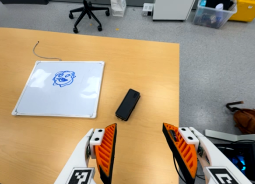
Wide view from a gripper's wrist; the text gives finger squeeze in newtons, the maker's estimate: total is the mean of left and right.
{"total": 0.0}